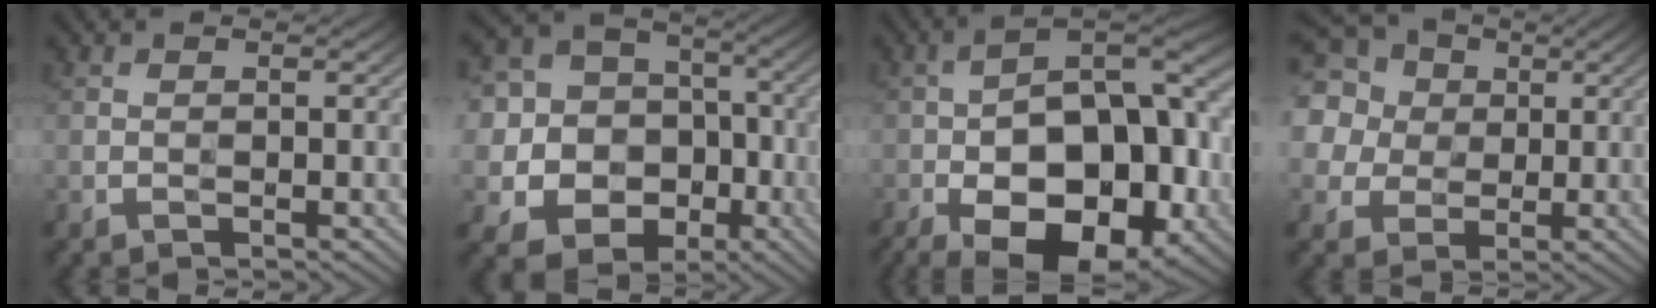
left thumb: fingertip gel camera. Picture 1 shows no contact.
{"total": 17.8, "force": [-3.3, 15.8, 7.4], "torque": [-0.228, 0.001, -0.068]}
{"total": 19.1, "force": [-7.6, 9.7, 14.6], "torque": [-0.215, -0.011, -0.113]}
{"total": 15.5, "force": [5.3, 13.1, 6.3], "torque": [-0.219, 0.019, 0.085]}